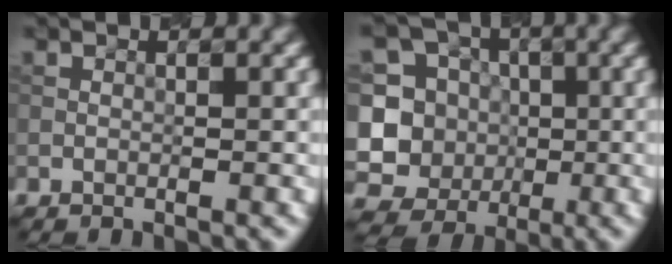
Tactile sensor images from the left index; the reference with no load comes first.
{"total": 10.9, "force": [0.1, 10.7, 2.4], "torque": [-0.090, 0.017, -0.008]}